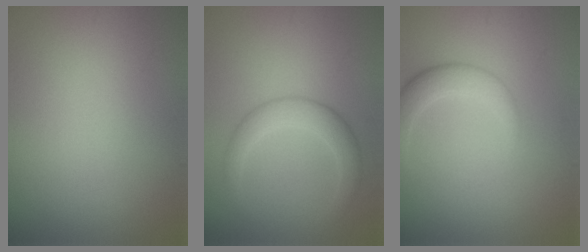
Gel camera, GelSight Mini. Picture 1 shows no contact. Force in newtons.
{"total": 3.2, "press": 3.2, "slide": 0.2}
{"total": 2.8, "press": 2.8, "slide": 0.1}